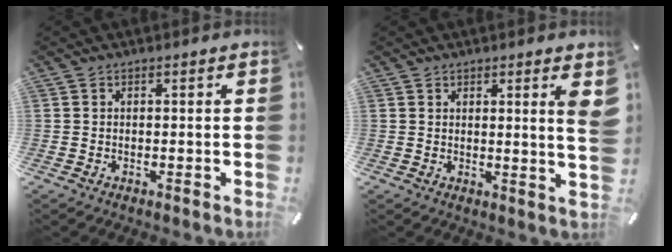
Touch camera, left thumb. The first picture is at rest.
{"total": 4.2, "force": [2.0, 0.0, 3.6], "torque": [-0.057, -0.016, 0.030]}